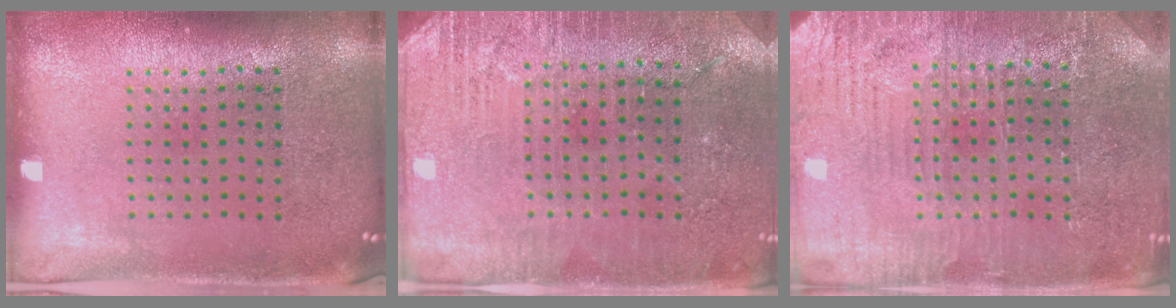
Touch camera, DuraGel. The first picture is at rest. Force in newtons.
{"total": 2.8, "press": 2.8, "slide": 0.4}
{"total": 3.6, "press": 3.5, "slide": 0.6}